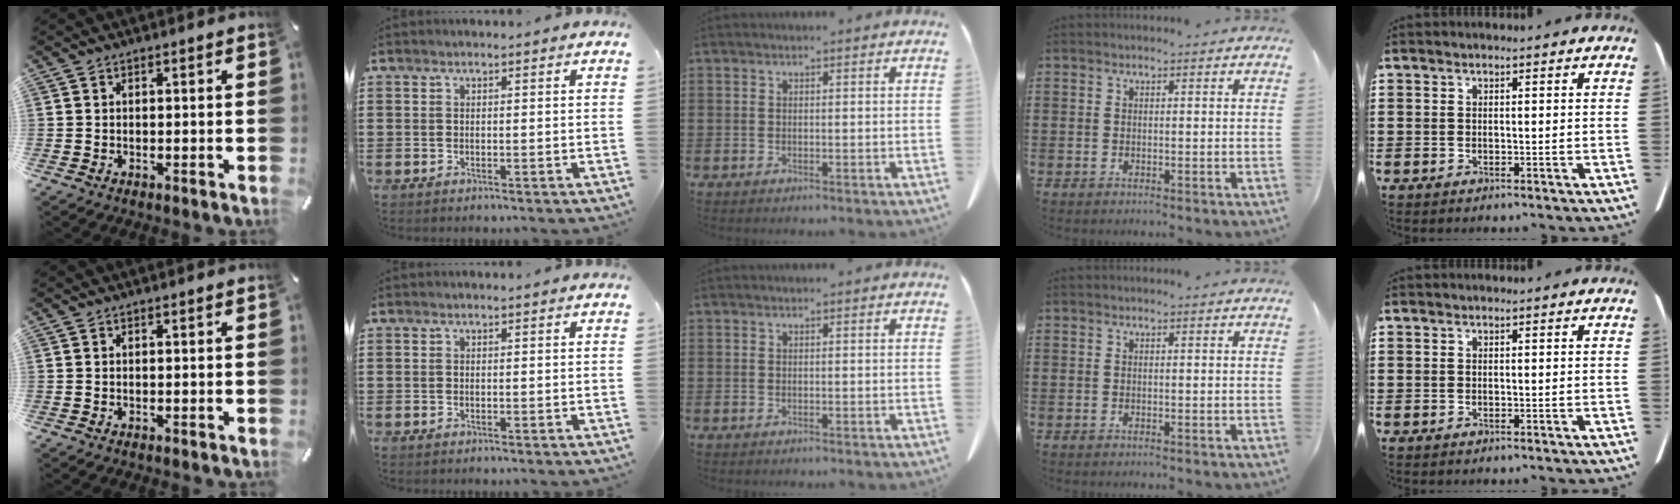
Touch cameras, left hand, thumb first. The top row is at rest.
{}